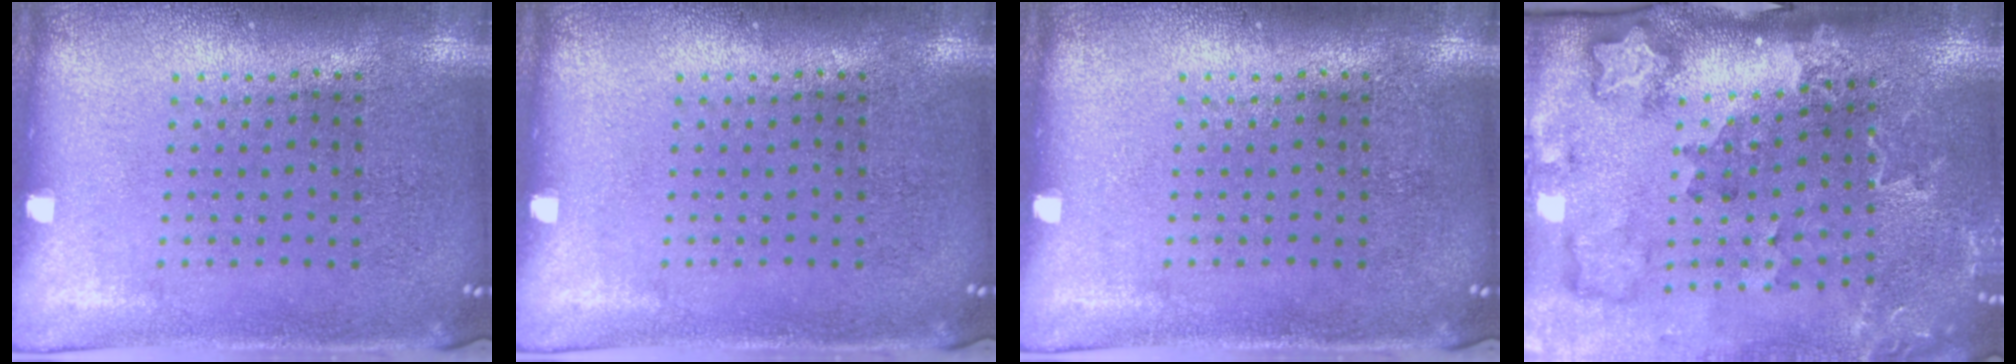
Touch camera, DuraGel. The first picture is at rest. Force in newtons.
{"total": 0.0}
{"total": 0.0}
{"total": 2.1, "press": 2.0, "slide": 0.7}